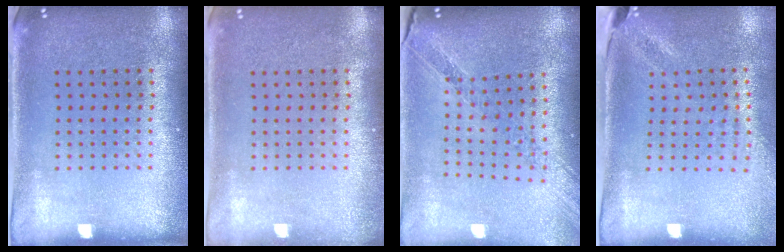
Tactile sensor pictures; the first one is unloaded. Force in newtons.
{"total": 0.8, "press": 0.8, "slide": 0.1}
{"total": 1.0, "press": 1.0, "slide": 0.0}
{"total": 2.0, "press": 1.6, "slide": 1.2}